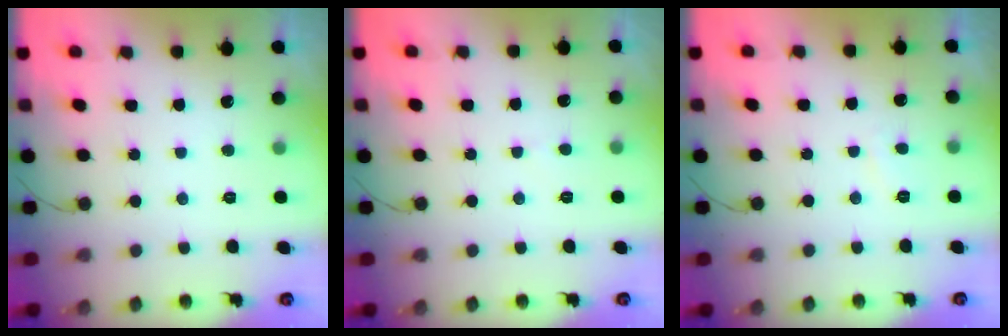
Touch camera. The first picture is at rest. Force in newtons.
{"total": 2.5, "press": 2.5, "slide": 0.2}
{"total": 1.5, "press": 1.4, "slide": 0.6}